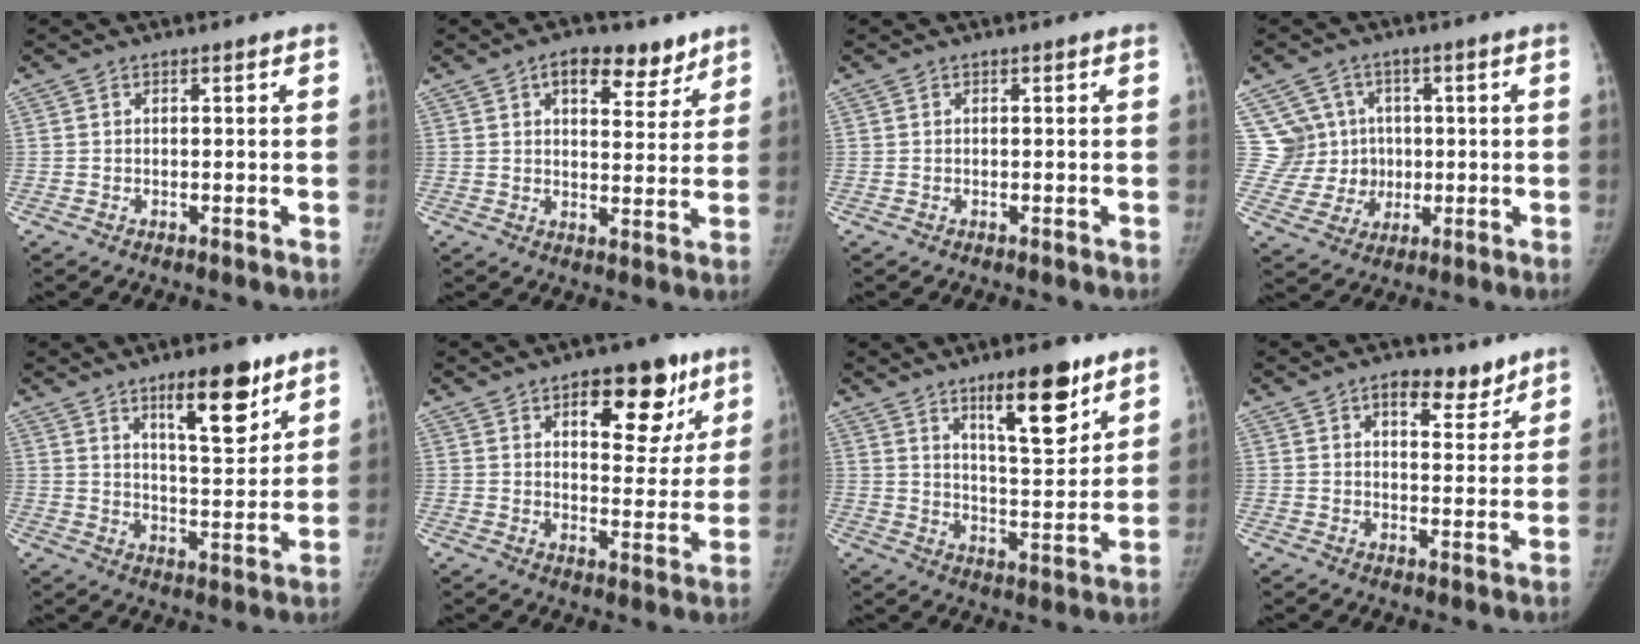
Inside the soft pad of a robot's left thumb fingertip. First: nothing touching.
{"total": 9.6, "force": [5.8, 5.1, 5.7], "torque": [-0.046, -0.026, 0.082]}
{"total": 0.0}
{"total": 9.6, "force": [1.9, 9.3, 1.7], "torque": [0.015, 0.010, 0.042]}
{"total": 12.7, "force": [7.8, 4.0, 9.2], "torque": [-0.110, -0.052, 0.124]}
{"total": 15.3, "force": [8.0, 7.6, 10.6], "torque": [-0.082, -0.028, 0.110]}
{"total": 14.0, "force": [8.6, 4.2, 10.2], "torque": [-0.125, -0.058, 0.138]}
{"total": 7.4, "force": [4.9, 3.8, 4.1], "torque": [-0.028, -0.026, 0.070]}